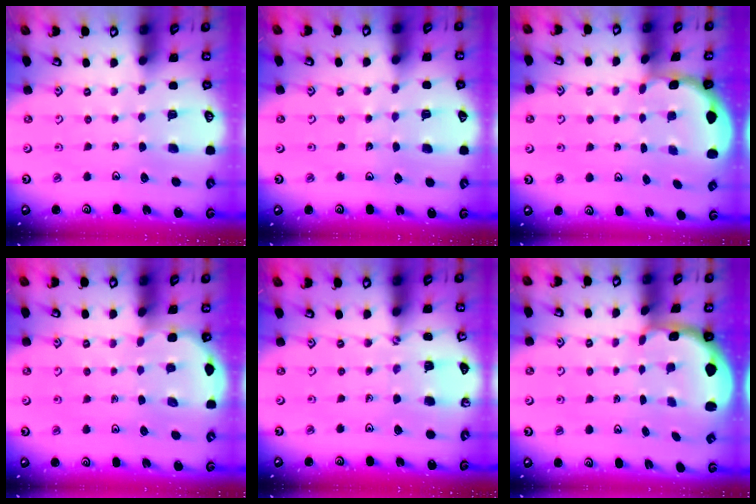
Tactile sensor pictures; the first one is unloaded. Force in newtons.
{"total": 3.6, "press": 3.6, "slide": 0.4}
{"total": 2.0, "press": 1.8, "slide": 0.7}
{"total": 2.9, "press": 2.9, "slide": 0.3}
{"total": 2.7, "press": 2.7, "slide": 0.4}
{"total": 2.1, "press": 1.3, "slide": 1.6}